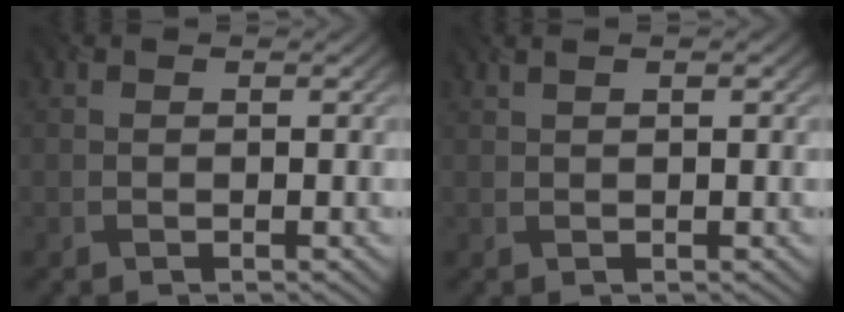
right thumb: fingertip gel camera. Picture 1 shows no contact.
{"total": 1.3, "force": [0.9, 0.1, 0.9], "torque": [-0.017, 0.001, 0.016]}